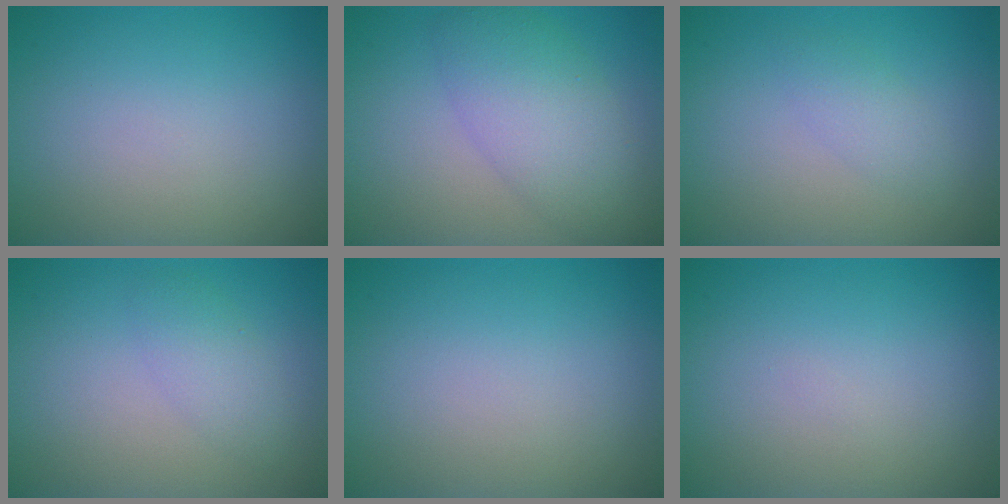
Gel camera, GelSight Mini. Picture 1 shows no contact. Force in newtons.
{"total": 5.6, "press": 5.6, "slide": 0.4}
{"total": 1.6, "press": 1.6, "slide": 0.0}
{"total": 2.1, "press": 2.1, "slide": 0.1}
{"total": 0.0}
{"total": 0.0}